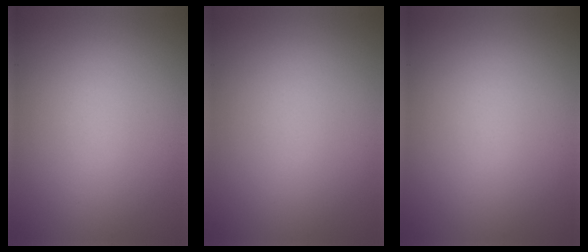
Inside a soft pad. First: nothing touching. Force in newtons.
{"total": 0.0}
{"total": 0.0}